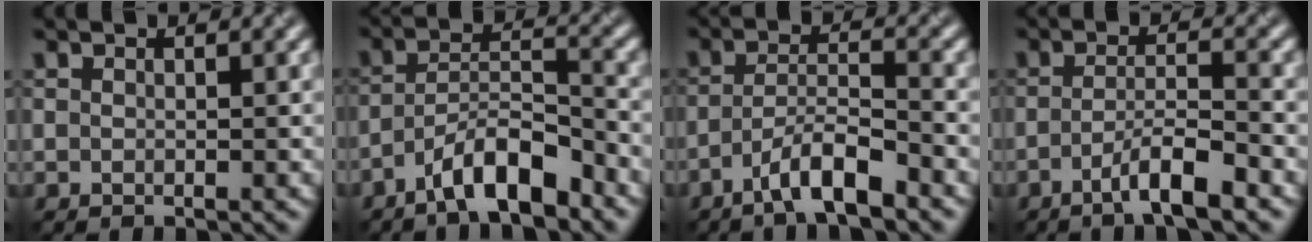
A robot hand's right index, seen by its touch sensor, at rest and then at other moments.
{"total": 6.0, "force": [-4.1, 1.5, 4.2], "torque": [-0.069, 0.010, -0.074]}
{"total": 5.0, "force": [-3.2, 0.9, 3.7], "torque": [-0.065, 0.008, -0.063]}
{"total": 4.3, "force": [-2.3, 0.6, 3.6], "torque": [-0.061, 0.007, -0.049]}